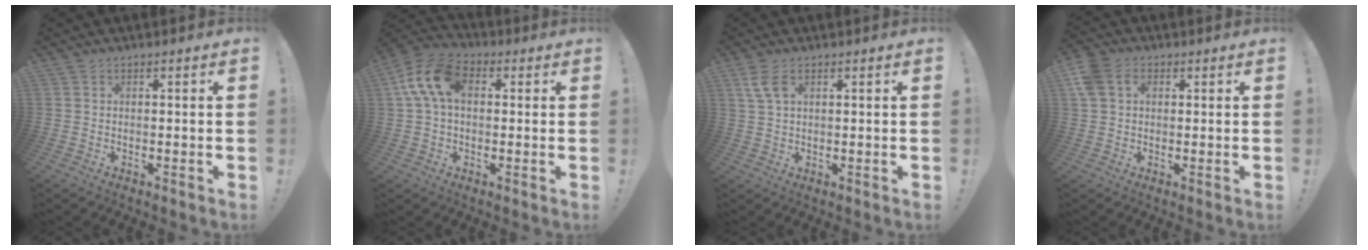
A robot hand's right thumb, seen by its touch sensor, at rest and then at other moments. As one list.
[{"total": 14.0, "force": [3.1, 8.9, 10.3], "torque": [-0.193, 0.011, 0.059]}, {"total": 5.3, "force": [2.3, 2.9, 3.9], "torque": [-0.076, -0.005, 0.042]}, {"total": 6.7, "force": [2.1, 5.0, 3.9], "torque": [-0.087, 0.005, 0.043]}]